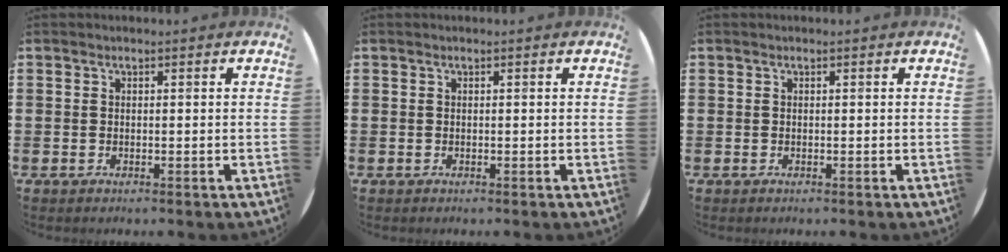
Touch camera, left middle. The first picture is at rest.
{"total": 0.0}
{"total": 0.0}